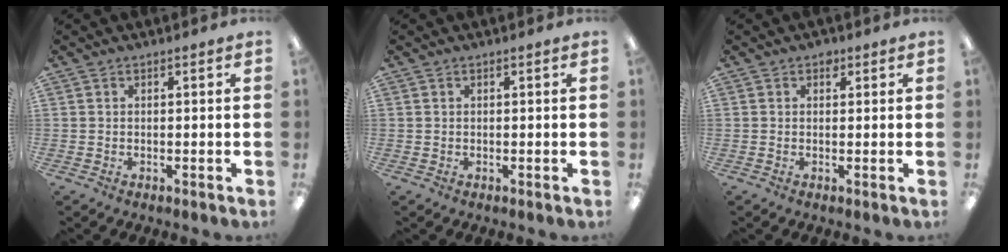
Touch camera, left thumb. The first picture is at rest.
{"total": 0.0}
{"total": 1.6, "force": [0.9, 1.1, 0.7], "torque": [0.001, -0.003, 0.012]}